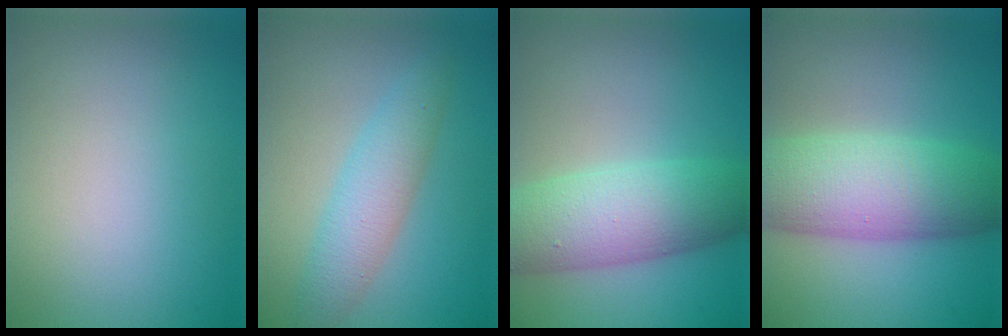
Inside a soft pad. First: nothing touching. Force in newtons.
{"total": 3.7, "press": 3.7, "slide": 0.1}
{"total": 7.1, "press": 7.1, "slide": 0.1}
{"total": 8.9, "press": 8.9, "slide": 0.1}